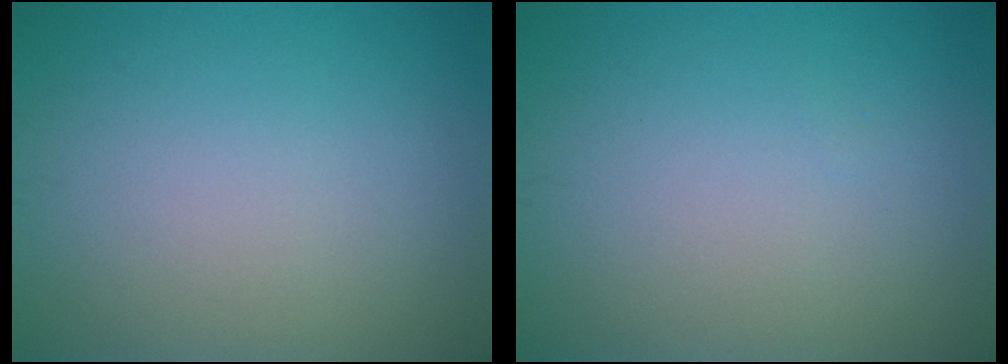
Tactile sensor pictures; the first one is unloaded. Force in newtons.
{"total": 0.0}